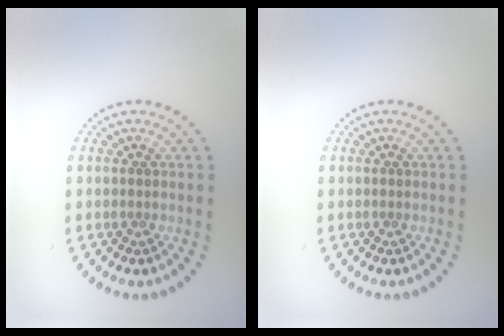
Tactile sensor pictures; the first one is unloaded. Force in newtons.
{"total": 0.0}